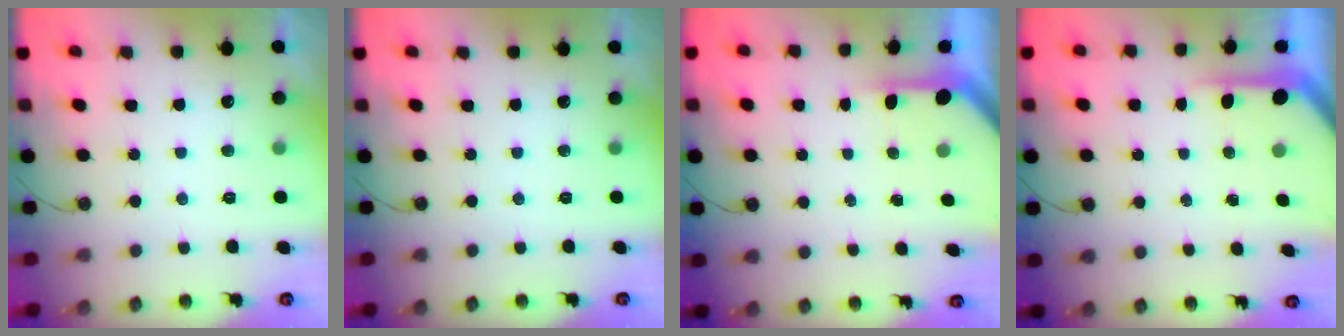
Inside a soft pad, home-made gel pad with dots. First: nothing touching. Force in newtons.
{"total": 0.0}
{"total": 3.8, "press": 3.8, "slide": 0.3}
{"total": 5.5, "press": 5.5, "slide": 0.4}